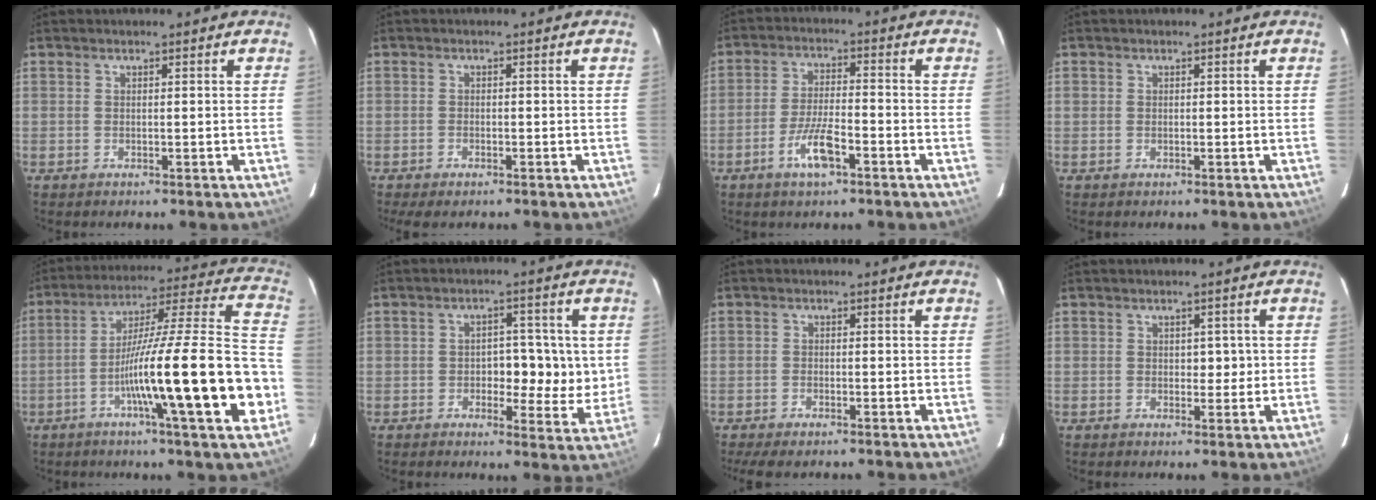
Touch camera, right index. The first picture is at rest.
{"total": 3.0, "force": [-2.0, 1.1, 1.9], "torque": [-0.041, -0.006, -0.030]}
{"total": 6.9, "force": [-3.6, 1.6, 5.7], "torque": [-0.114, -0.001, -0.065]}
{"total": 0.5, "force": [0.0, 0.5, 0.2], "torque": [-0.006, 0.001, -0.001]}
{"total": 23.1, "force": [-7.2, 0.2, 22.0], "torque": [-0.307, -0.002, -0.119]}
{"total": 8.1, "force": [-0.1, 4.3, 6.8], "torque": [-0.077, 0.015, 0.005]}
{"total": 5.0, "force": [-3.7, 1.8, 2.9], "torque": [-0.054, -0.008, -0.058]}
{"total": 2.6, "force": [0.2, 1.6, 1.9], "torque": [-0.024, 0.006, 0.005]}